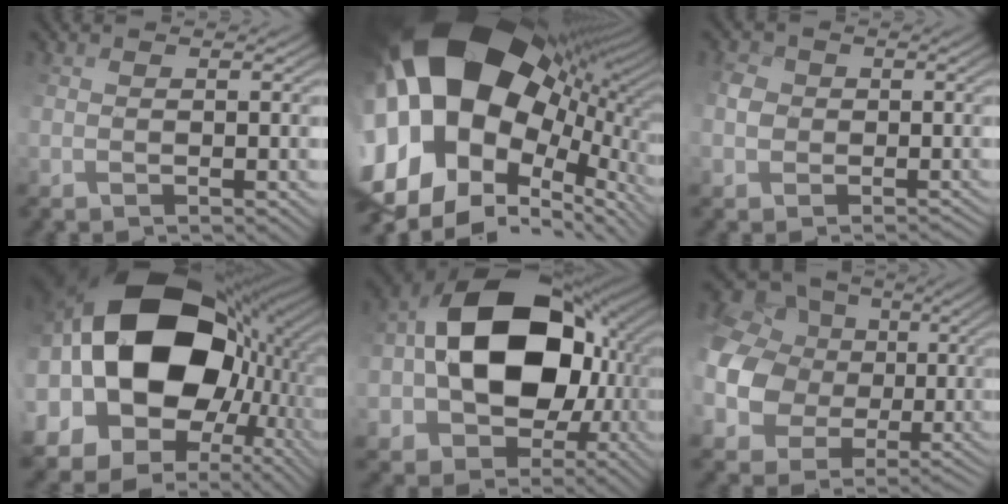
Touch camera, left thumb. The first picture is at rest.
{"total": 21.3, "force": [5.0, 14.6, 14.8], "torque": [-0.332, -0.019, 0.127]}
{"total": 3.8, "force": [-1.4, 3.5, 0.7], "torque": [-0.015, 0.004, -0.027]}
{"total": 23.0, "force": [4.0, 16.1, 15.9], "torque": [-0.343, 0.006, 0.081]}
{"total": 16.7, "force": [0.8, 12.2, 11.4], "torque": [-0.199, 0.012, 0.012]}
{"total": 13.7, "force": [0.4, 12.7, 5.0], "torque": [-0.200, -0.001, -0.006]}